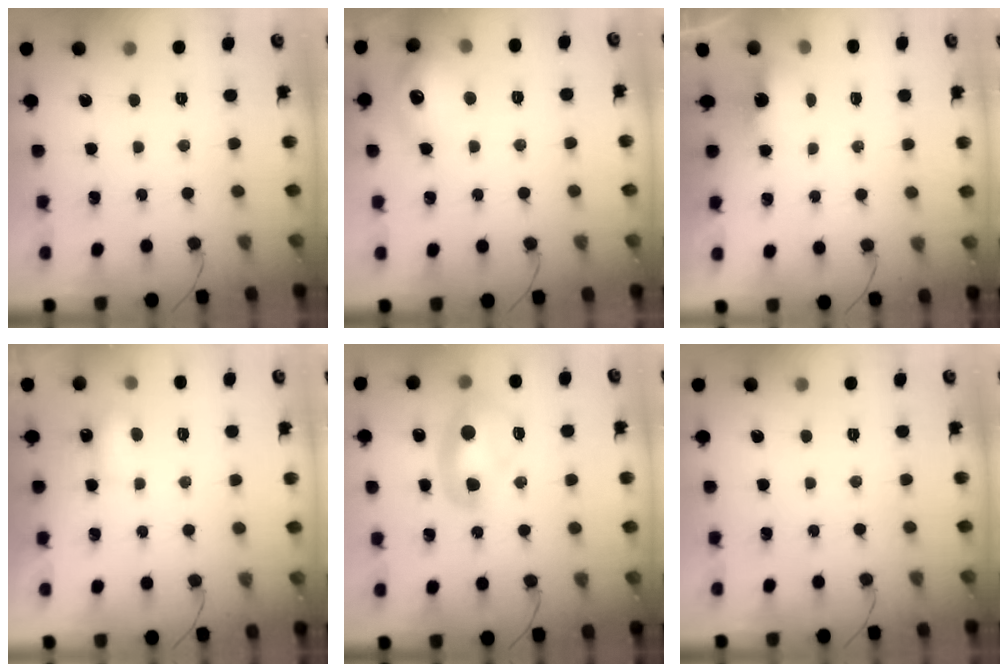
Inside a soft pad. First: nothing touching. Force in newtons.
{"total": 12.5, "press": 12.5, "slide": 0.9}
{"total": 3.6, "press": 3.5, "slide": 1.0}
{"total": 3.6, "press": 3.4, "slide": 1.2}
{"total": 10.7, "press": 10.6, "slide": 0.9}
{"total": 0.0}